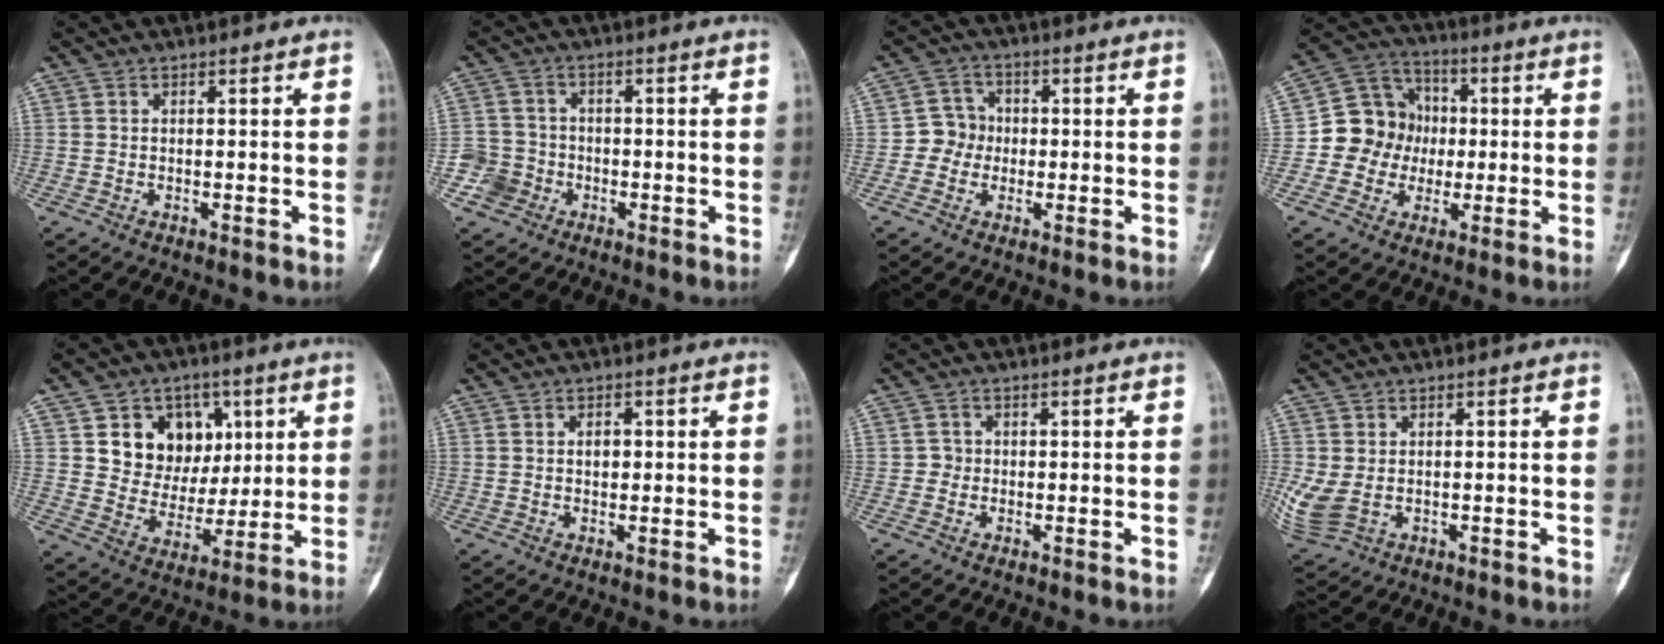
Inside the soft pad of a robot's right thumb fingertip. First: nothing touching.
{"total": 5.1, "force": [-2.3, 4.6, 0.3], "torque": [0.020, 0.020, -0.047]}
{"total": 5.1, "force": [-0.7, 4.8, 1.3], "torque": [0.010, 0.013, -0.024]}
{"total": 11.8, "force": [-0.6, 10.9, 4.5], "torque": [-0.031, 0.030, -0.020]}
{"total": 13.5, "force": [4.7, 11.2, 6.0], "torque": [-0.045, -0.013, 0.086]}
{"total": 2.2, "force": [0.3, 1.4, 1.6], "torque": [-0.020, 0.002, 0.005]}
{"total": 1.4, "force": [-0.2, 1.4, 0.2], "torque": [0.007, 0.007, -0.008]}
{"total": 6.0, "force": [-0.5, 4.2, 4.2], "torque": [-0.107, -0.005, 0.002]}